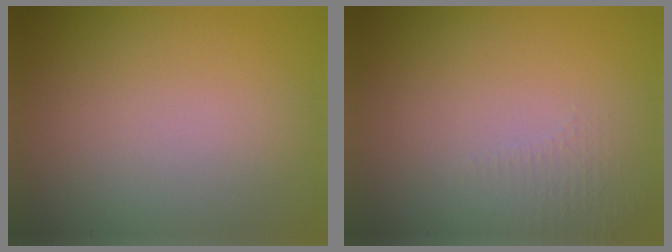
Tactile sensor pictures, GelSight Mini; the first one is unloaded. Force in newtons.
{"total": 1.4, "press": 1.3, "slide": 0.4}